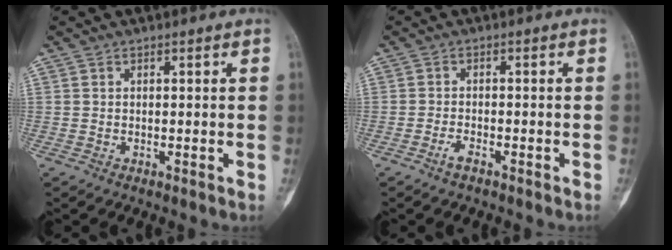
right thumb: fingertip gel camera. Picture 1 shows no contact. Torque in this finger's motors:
{"motor_torque": [-0.25, 0.21, -0.22, -0.04, 0.00]}